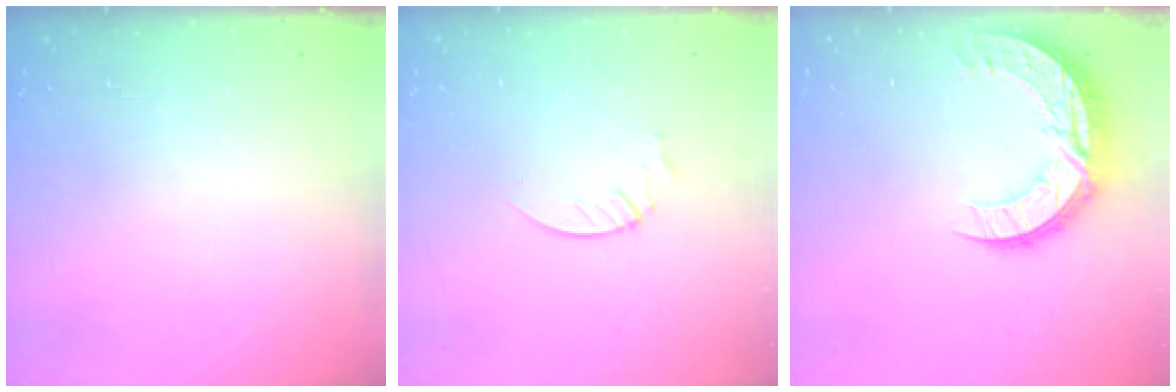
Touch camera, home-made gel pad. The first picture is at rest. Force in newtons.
{"total": 2.1, "press": 2.1, "slide": 0.2}
{"total": 12.9, "press": 12.9, "slide": 1.1}